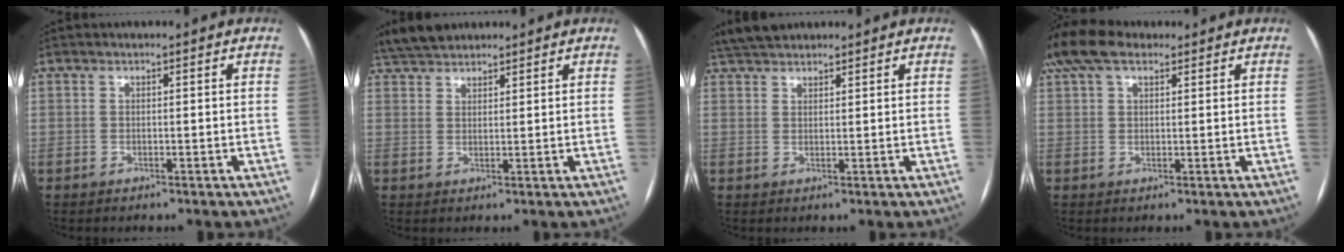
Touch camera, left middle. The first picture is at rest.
{"total": 5.5, "force": [4.9, 1.7, 1.8], "torque": [-0.040, 0.026, 0.095]}
{"total": 5.2, "force": [4.6, 1.6, 1.9], "torque": [-0.038, 0.029, 0.085]}
{"total": 8.0, "force": [5.5, 3.6, 4.5], "torque": [-0.101, 0.042, 0.107]}